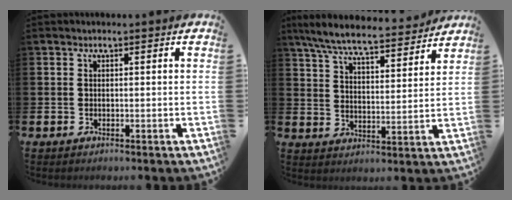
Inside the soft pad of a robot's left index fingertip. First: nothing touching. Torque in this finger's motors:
{"motor_torque": [1.07, -1.07, 0.37, 0.21]}